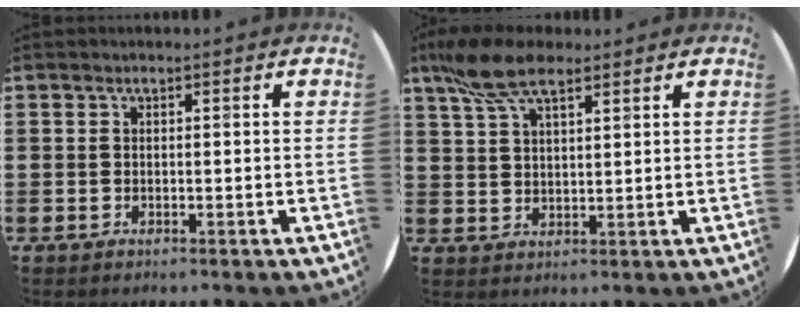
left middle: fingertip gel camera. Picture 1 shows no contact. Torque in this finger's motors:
{"motor_torque": [1.27, -0.87, 0.39, 0.15]}